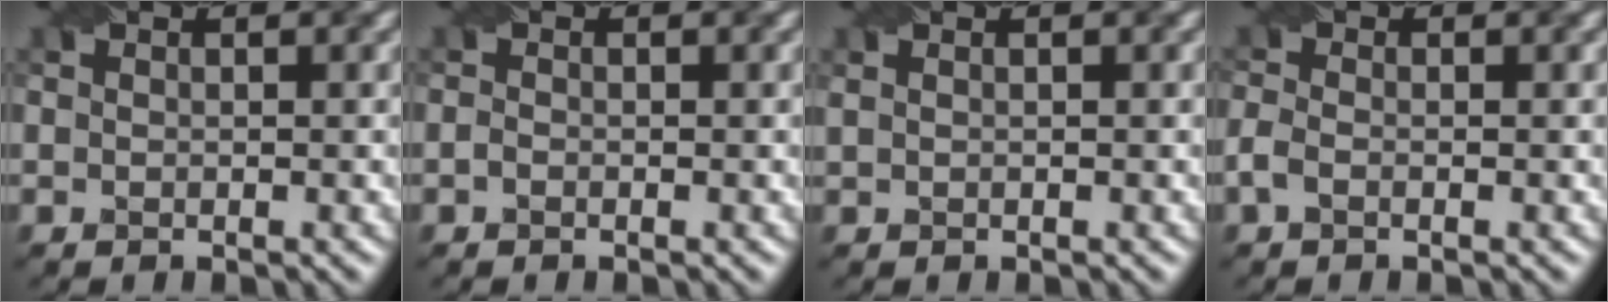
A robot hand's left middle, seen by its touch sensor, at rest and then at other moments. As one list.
[{"total": 0.7, "force": [-0.7, 0.2, 0.2], "torque": [-0.003, -0.002, -0.010]}, {"total": 1.5, "force": [0.9, 0.8, 0.8], "torque": [-0.014, 0.006, 0.006]}, {"total": 1.5, "force": [-1.0, 0.7, 0.8], "torque": [-0.020, 0.001, -0.021]}]